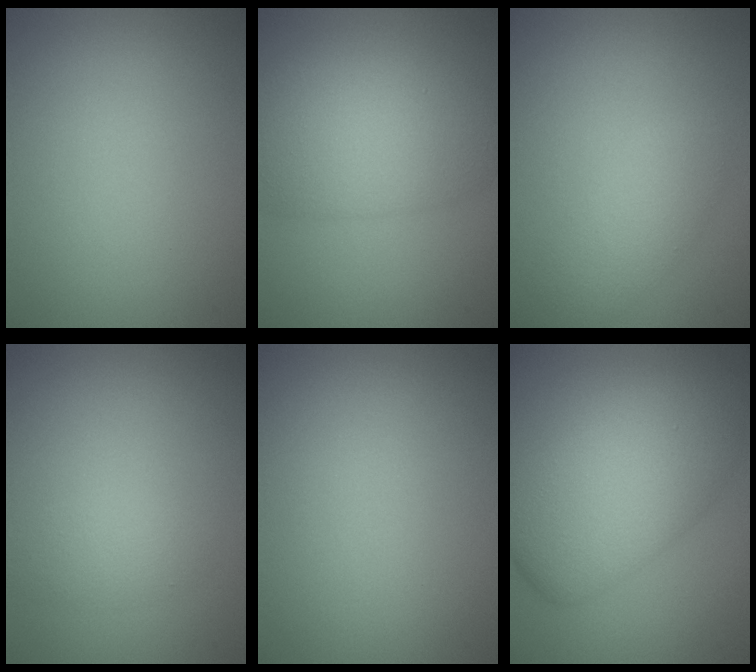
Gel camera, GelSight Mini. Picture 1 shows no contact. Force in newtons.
{"total": 6.3, "press": 6.3, "slide": 0.3}
{"total": 2.7, "press": 2.7, "slide": 0.1}
{"total": 1.8, "press": 1.8, "slide": 0.2}
{"total": 0.0}
{"total": 8.4, "press": 8.4, "slide": 0.1}